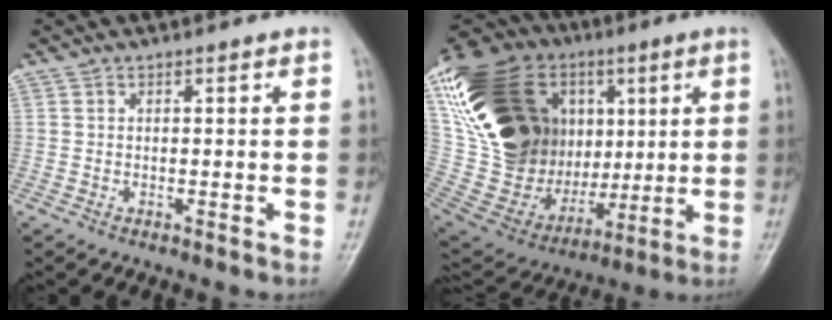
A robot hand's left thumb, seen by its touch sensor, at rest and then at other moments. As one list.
[{"total": 36.5, "force": [7.9, 25.3, 25.0], "torque": [-0.491, 0.030, 0.162]}]